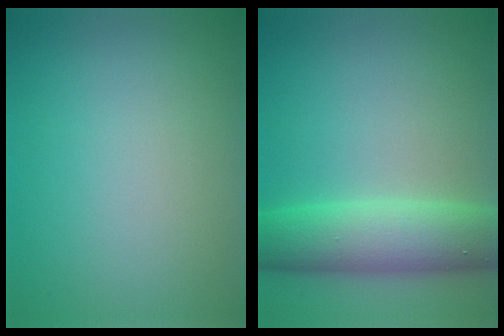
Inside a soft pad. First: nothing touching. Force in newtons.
{"total": 7.3, "press": 7.3, "slide": 0.4}